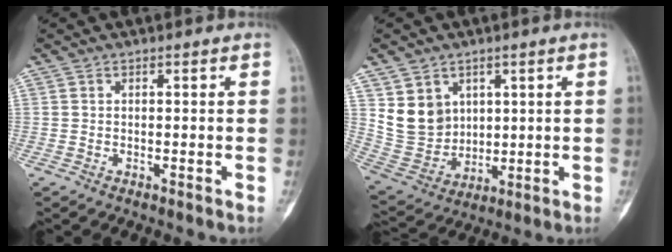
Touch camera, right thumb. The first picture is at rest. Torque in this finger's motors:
{"motor_torque": [-0.15, 0.34, 0.24, -0.10, 0.00]}